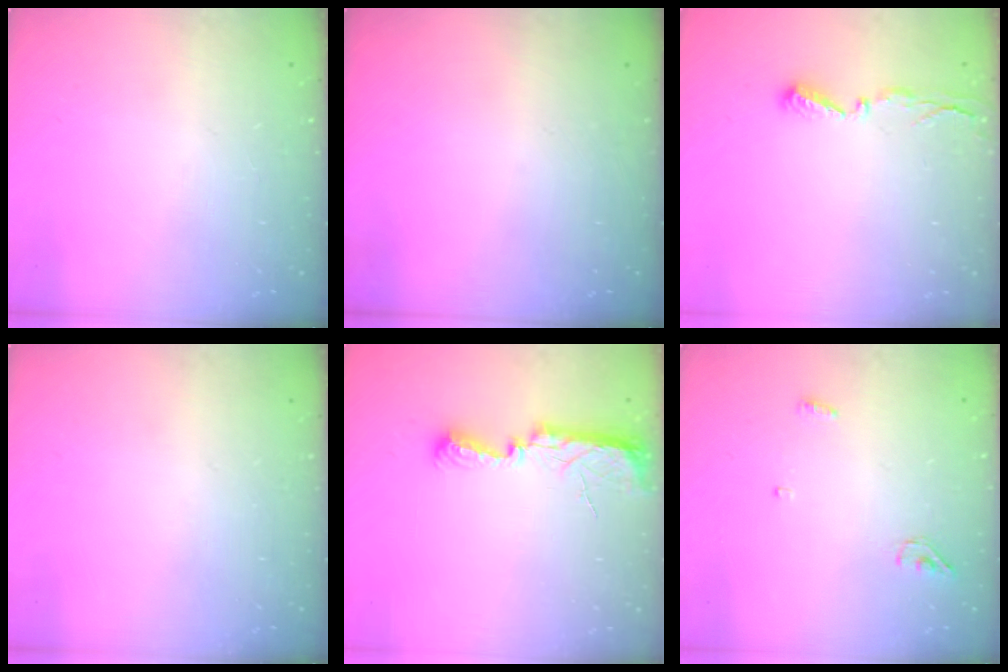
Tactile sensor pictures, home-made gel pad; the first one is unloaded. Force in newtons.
{"total": 0.0}
{"total": 4.0, "press": 4.0, "slide": 0.4}
{"total": 0.0}
{"total": 8.1, "press": 8.0, "slide": 1.2}
{"total": 3.7, "press": 3.6, "slide": 0.9}